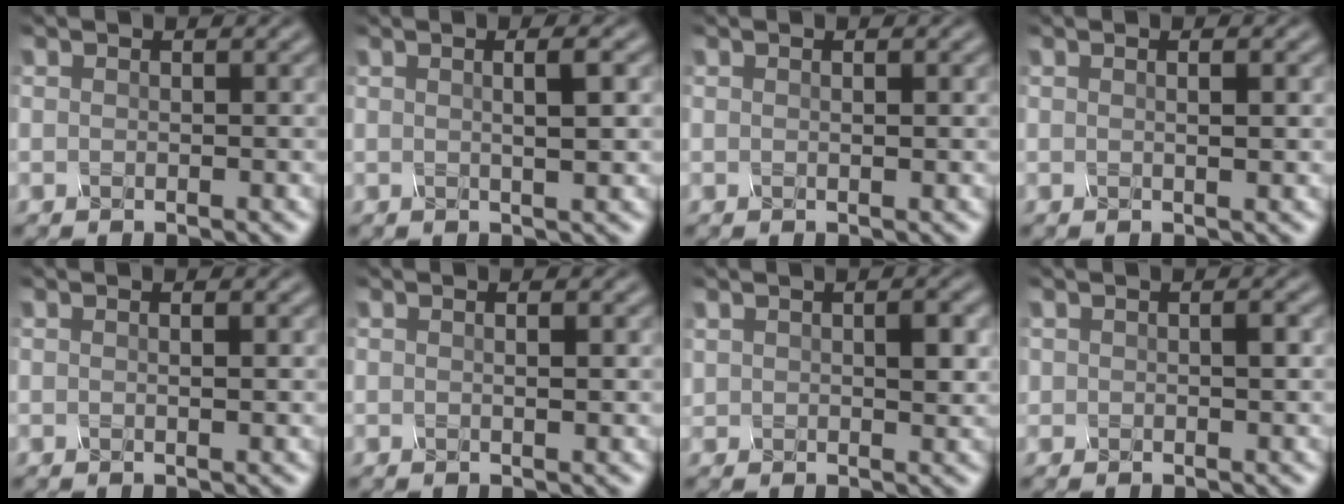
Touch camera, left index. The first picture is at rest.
{"total": 3.3, "force": [0.8, 1.0, 3.1], "torque": [-0.025, 0.009, -0.005]}
{"total": 0.6, "force": [0.1, 0.0, 0.5], "torque": [-0.010, 0.003, 0.002]}
{"total": 1.5, "force": [0.4, 0.4, 1.4], "torque": [-0.017, 0.000, 0.001]}
{"total": 0.9, "force": [0.2, 0.1, 0.8], "torque": [-0.015, 0.003, 0.002]}
{"total": 1.2, "force": [0.3, 0.2, 1.1], "torque": [-0.016, 0.000, 0.002]}
{"total": 2.5, "force": [0.8, 1.4, 1.9], "torque": [-0.036, 0.002, 0.018]}
{"total": 1.1, "force": [0.1, 0.6, 0.9], "torque": [-0.014, 0.002, 0.000]}